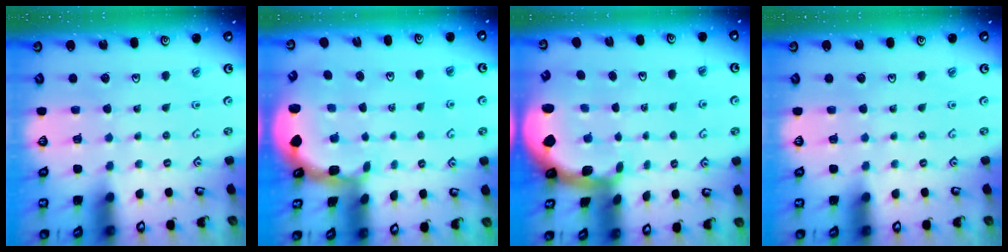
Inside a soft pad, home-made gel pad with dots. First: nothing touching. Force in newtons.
{"total": 1.7, "press": 1.5, "slide": 0.7}
{"total": 1.9, "press": 1.9, "slide": 0.6}
{"total": 0.0}